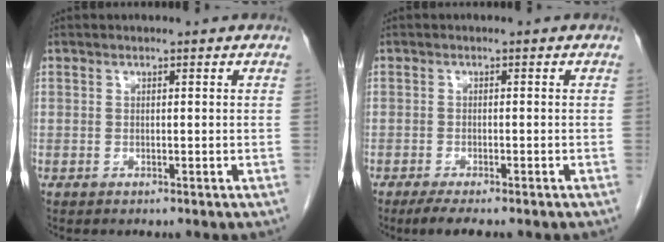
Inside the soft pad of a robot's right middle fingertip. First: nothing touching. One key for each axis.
{"total": 4.1, "fx": -3.1, "fy": 0.5, "fz": 2.7, "tx": -0.043, "ty": -0.011, "tz": -0.046}